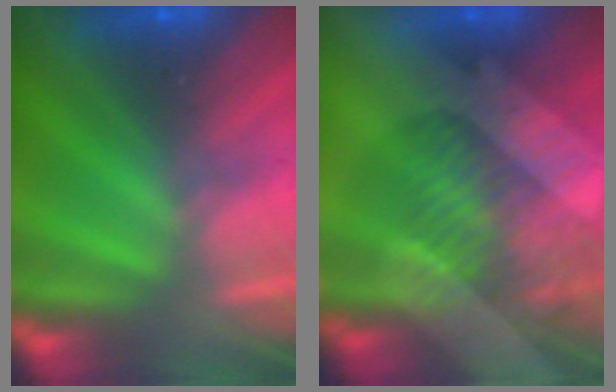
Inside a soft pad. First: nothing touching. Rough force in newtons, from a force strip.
{"total": 3.4}